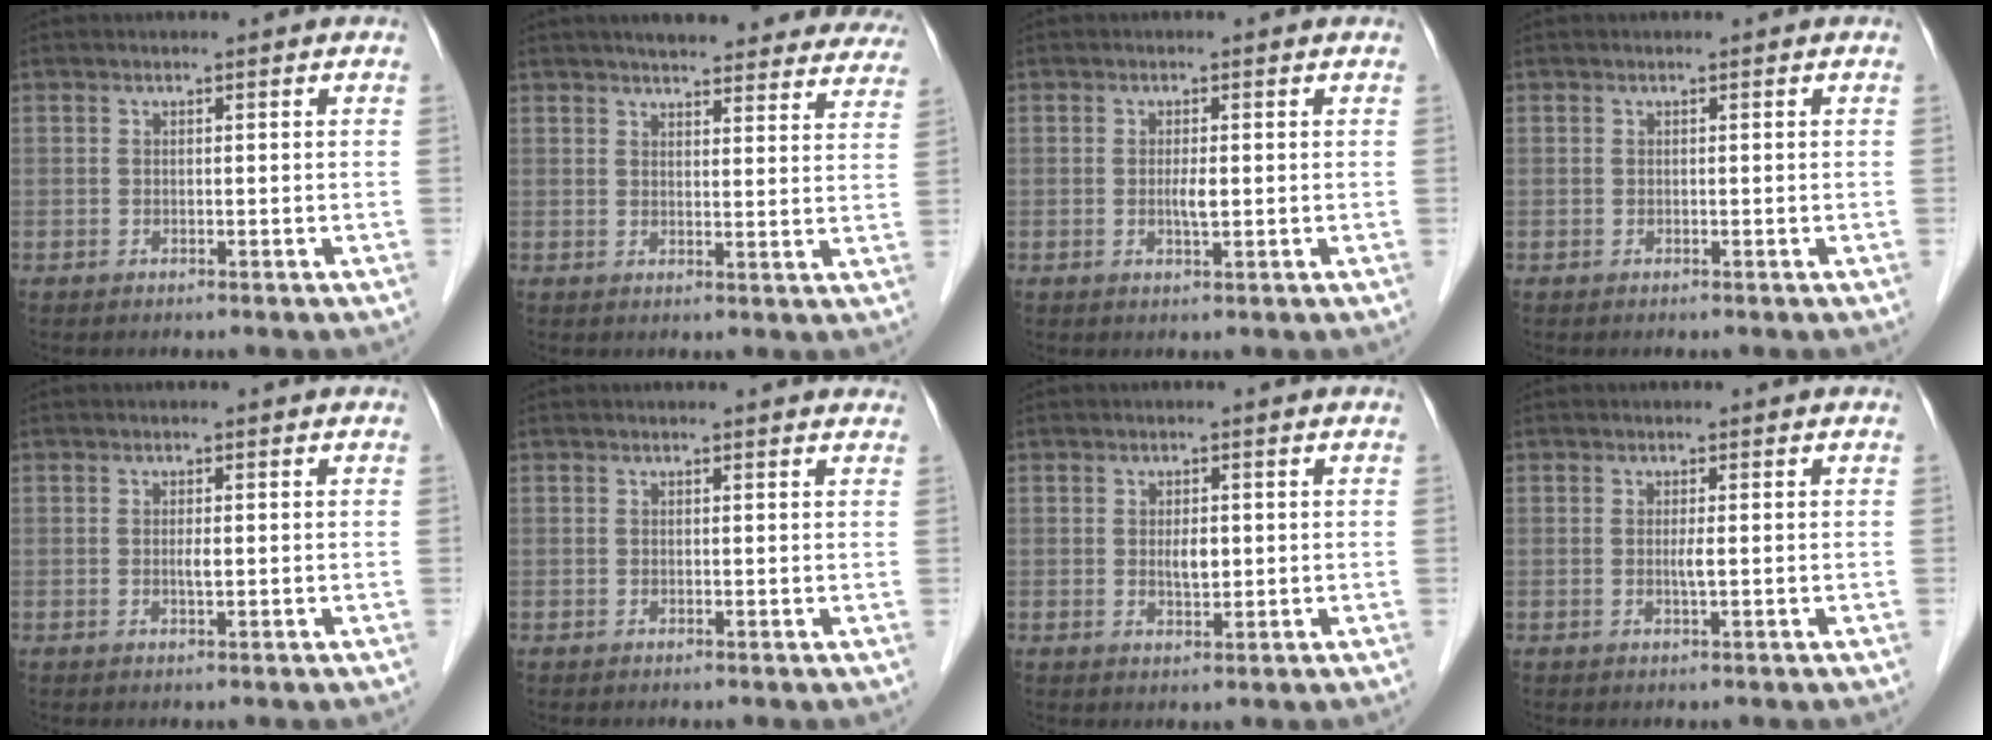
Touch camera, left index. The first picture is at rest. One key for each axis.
{"total": 22.7, "fx": 20.5, "fy": 4.9, "fz": 8.3, "tx": -0.098, "ty": -0.013, "tz": 0.233}
{"total": 1.8, "fx": 0.0, "fy": 0.3, "fz": 1.8, "tx": -0.036, "ty": -0.001, "tz": 0.000}
{"total": 0.0}
{"total": 1.1, "fx": 0.1, "fy": 0.1, "fz": 1.1, "tx": -0.021, "ty": -0.001, "tz": 0.001}
{"total": 3.4, "fx": 3.2, "fy": 0.8, "fz": 0.5, "tx": -0.006, "ty": 0.004, "tz": 0.019}
{"total": 2.4, "fx": 0.3, "fy": 1.0, "fz": 2.1, "tx": -0.038, "ty": -0.002, "tz": 0.006}
{"total": 1.1, "fx": 0.0, "fy": -0.1, "fz": 1.1, "tx": -0.026, "ty": -0.002, "tz": -0.001}